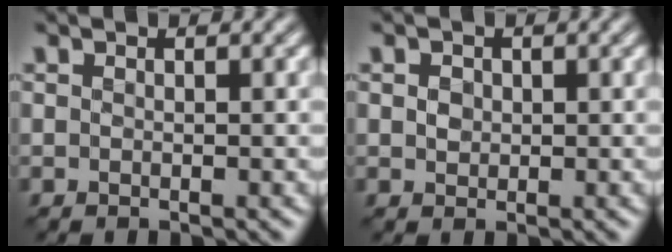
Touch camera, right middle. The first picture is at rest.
{"total": 0.9, "force": [0.2, 0.8, 0.4], "torque": [-0.009, 0.001, 0.003]}